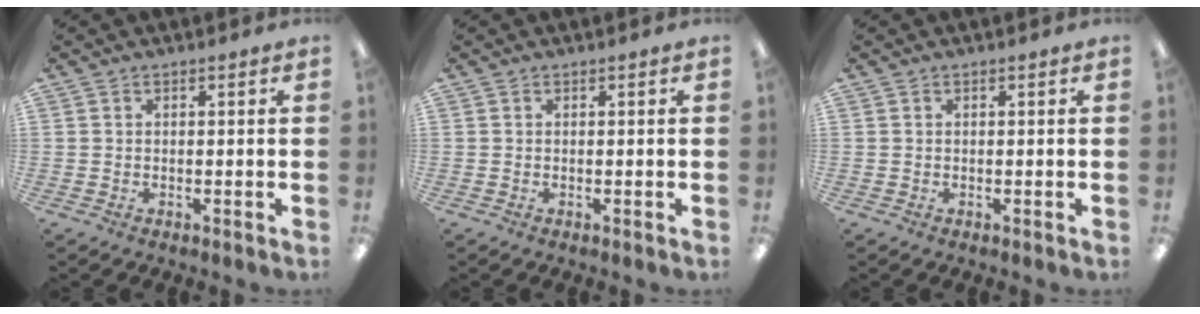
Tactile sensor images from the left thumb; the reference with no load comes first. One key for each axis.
{"total": 0.0}
{"total": 0.0}